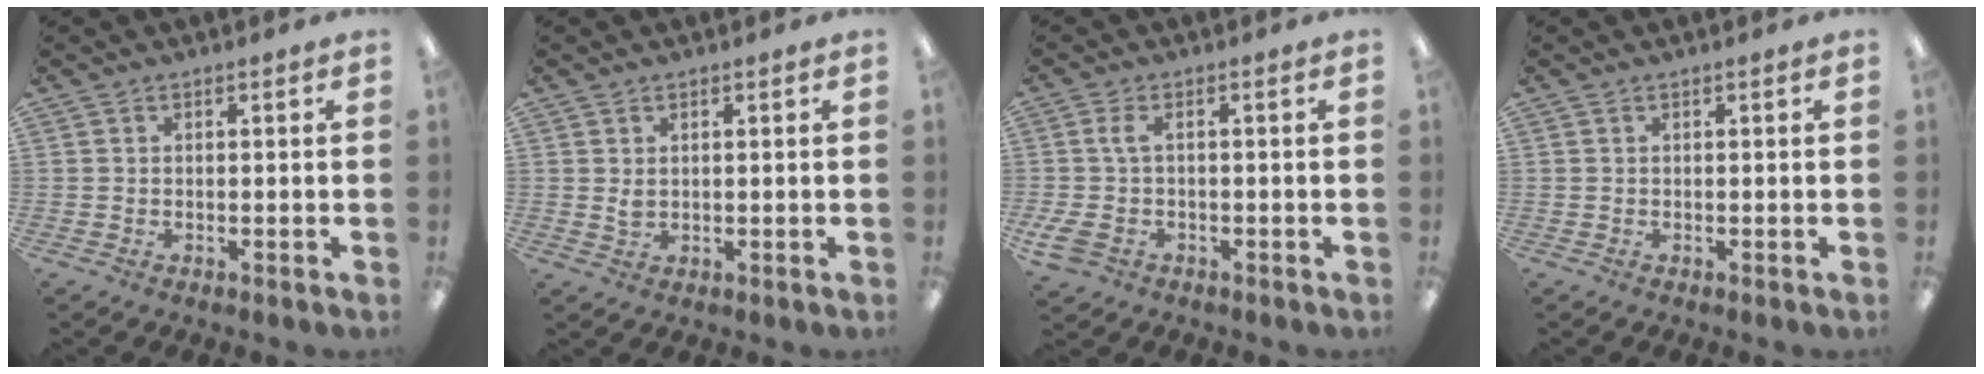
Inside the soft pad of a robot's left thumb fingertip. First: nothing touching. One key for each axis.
{"total": 1.8, "fx": 0.7, "fy": 1.1, "fz": 1.2, "tx": -0.020, "ty": 0.000, "tz": 0.011}
{"total": 6.0, "fx": -0.4, "fy": 3.4, "fz": 4.9, "tx": -0.120, "ty": -0.002, "tz": -0.013}
{"total": 0.0}